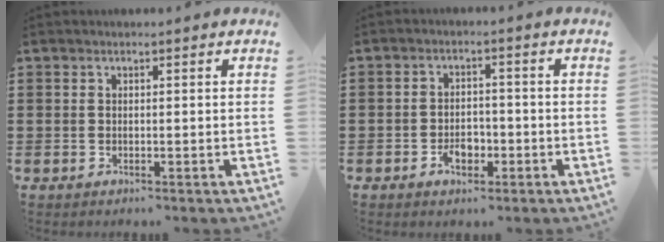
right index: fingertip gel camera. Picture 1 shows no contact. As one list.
[{"total": 3.4, "force": [-1.5, 2.3, 2.1], "torque": [-0.030, 0.002, -0.029]}]